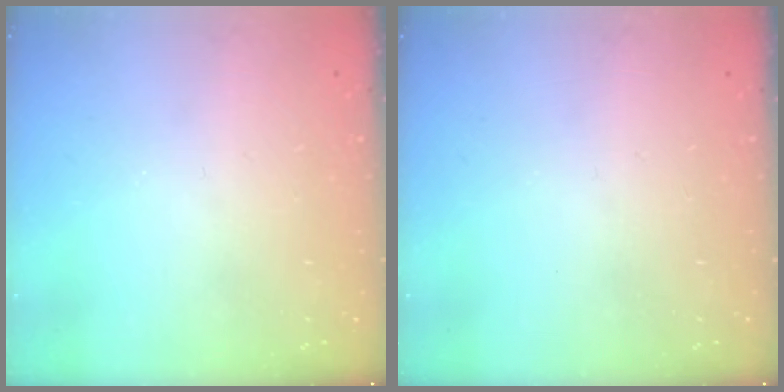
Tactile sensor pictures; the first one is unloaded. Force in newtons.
{"total": 0.0}